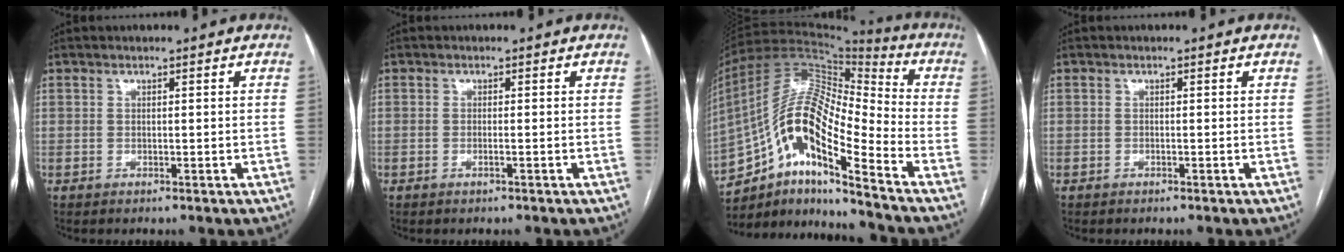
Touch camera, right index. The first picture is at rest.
{"total": 0.5, "force": [-0.2, 0.0, 0.5], "torque": [-0.011, -0.001, -0.003]}
{"total": 17.0, "force": [-9.1, 3.4, 13.9], "torque": [-0.266, 0.032, -0.158]}
{"total": 0.0}